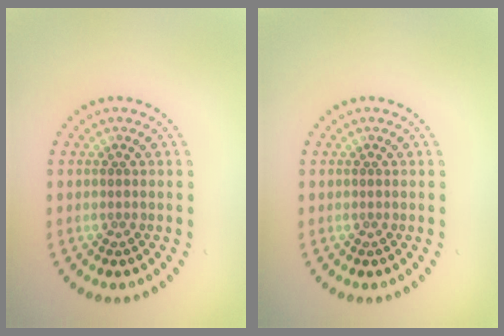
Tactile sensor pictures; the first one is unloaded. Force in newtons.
{"total": 0.0}